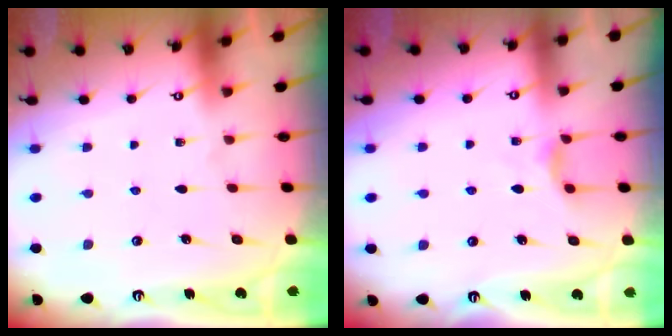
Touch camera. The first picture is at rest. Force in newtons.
{"total": 5.2, "press": 5.2, "slide": 0.6}